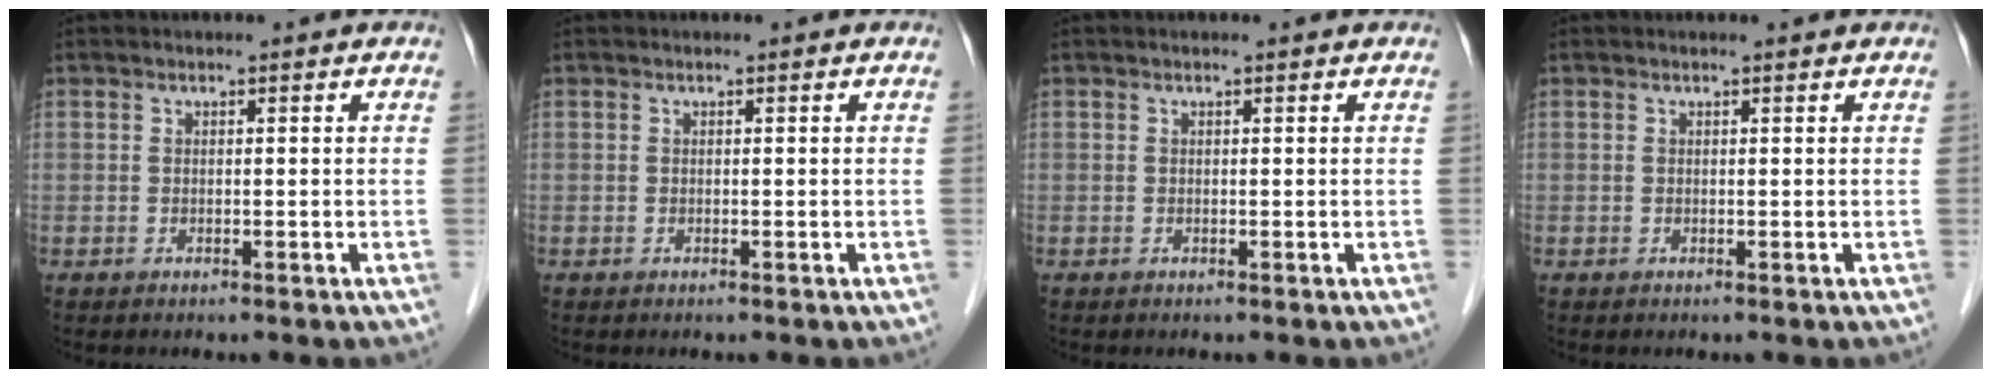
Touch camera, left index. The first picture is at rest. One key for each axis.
{"total": 0.0}
{"total": 0.0}
{"total": 0.0}